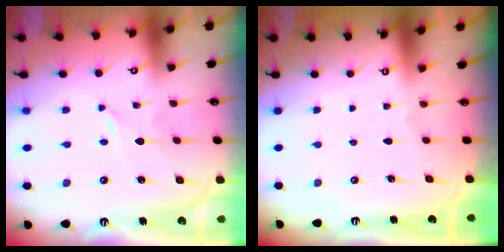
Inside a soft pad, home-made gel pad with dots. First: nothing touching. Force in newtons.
{"total": 0.0}